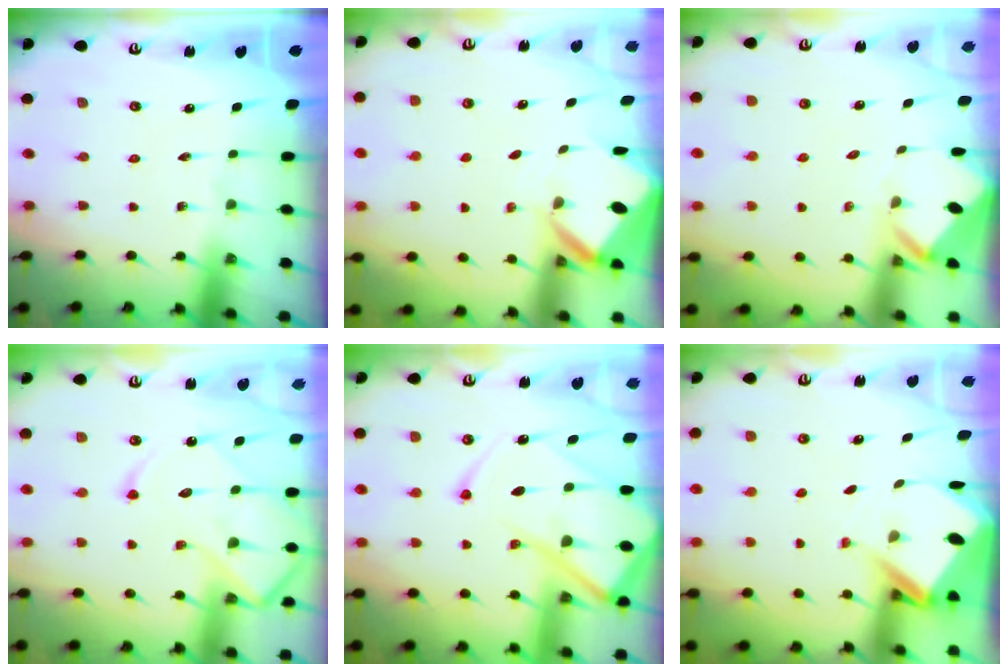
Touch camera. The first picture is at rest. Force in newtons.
{"total": 4.8, "press": 4.8, "slide": 0.1}
{"total": 3.5, "press": 3.5, "slide": 0.2}
{"total": 13.8, "press": 13.7, "slide": 1.3}
{"total": 18.5, "press": 18.3, "slide": 2.1}
{"total": 6.1, "press": 6.1, "slide": 0.6}